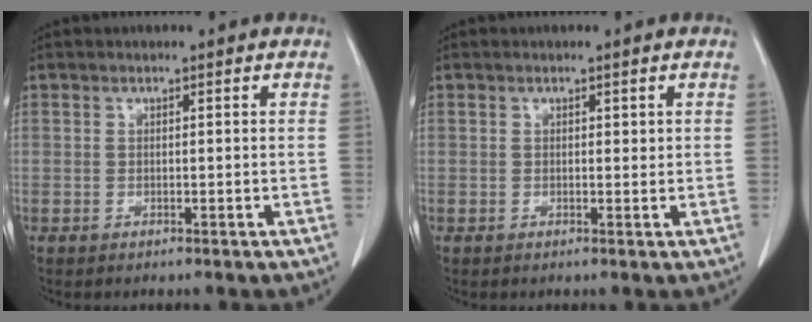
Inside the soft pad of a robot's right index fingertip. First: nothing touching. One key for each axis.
{"total": 0.6, "fx": 0.3, "fy": 0.4, "fz": 0.4, "tx": -0.001, "ty": -0.001, "tz": 0.002}